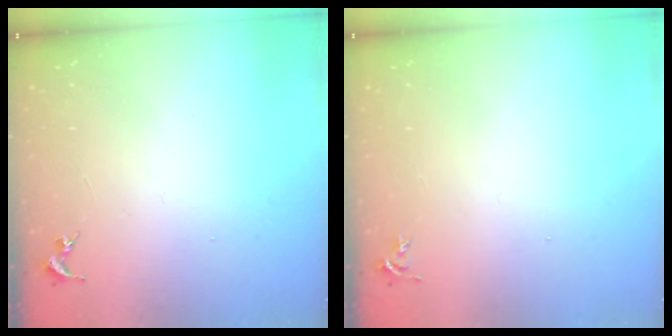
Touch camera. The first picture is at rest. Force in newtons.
{"total": 3.7, "press": 3.7, "slide": 0.5}